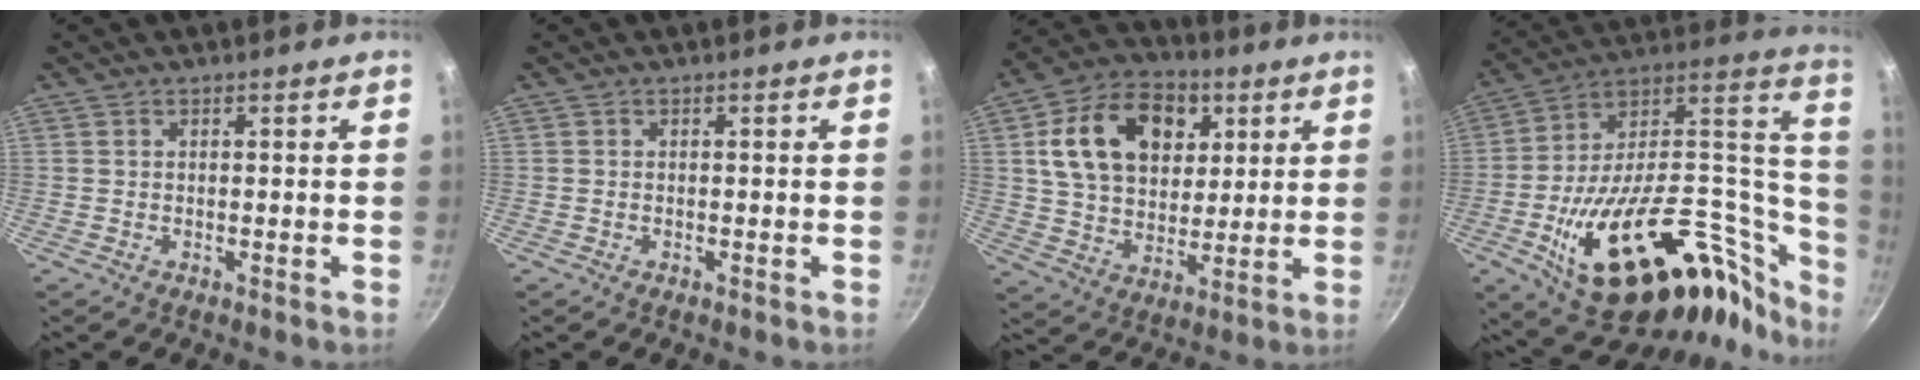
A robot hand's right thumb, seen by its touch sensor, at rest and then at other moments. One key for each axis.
{"total": 0.0}
{"total": 19.2, "fx": 5.9, "fy": 13.6, "fz": 12.2, "tx": -0.179, "ty": 0.002, "tz": 0.093}
{"total": 42.6, "fx": -14.0, "fy": 22.6, "fz": 33.3, "tx": -0.475, "ty": 0.082, "tz": -0.203}